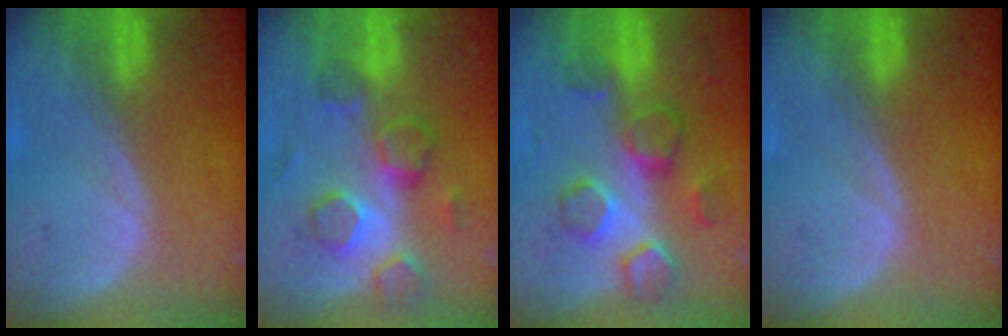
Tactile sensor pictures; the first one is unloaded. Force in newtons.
{"total": 7.8, "press": 7.5, "slide": 2.1}
{"total": 8.6, "press": 7.7, "slide": 3.8}
{"total": 0.0}